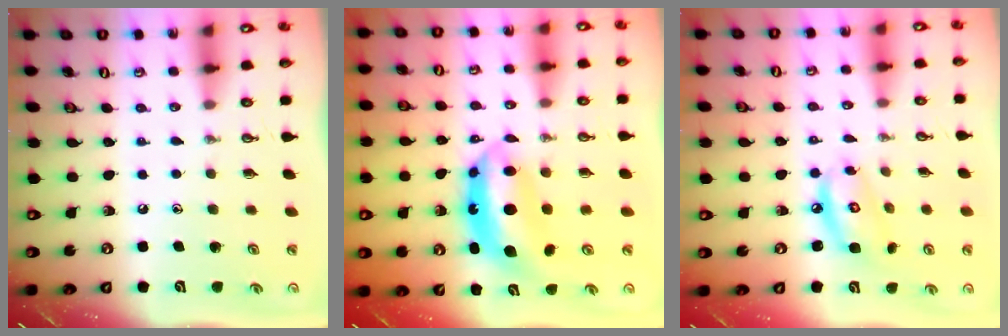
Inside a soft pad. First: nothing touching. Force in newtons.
{"total": 9.9, "press": 9.8, "slide": 1.3}
{"total": 8.3, "press": 8.3, "slide": 0.7}